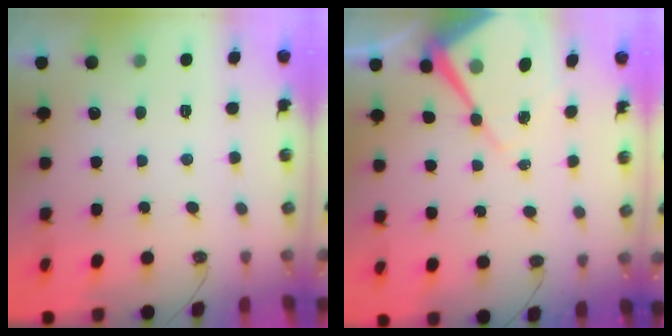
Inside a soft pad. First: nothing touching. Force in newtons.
{"total": 11.0, "press": 11.0, "slide": 1.0}